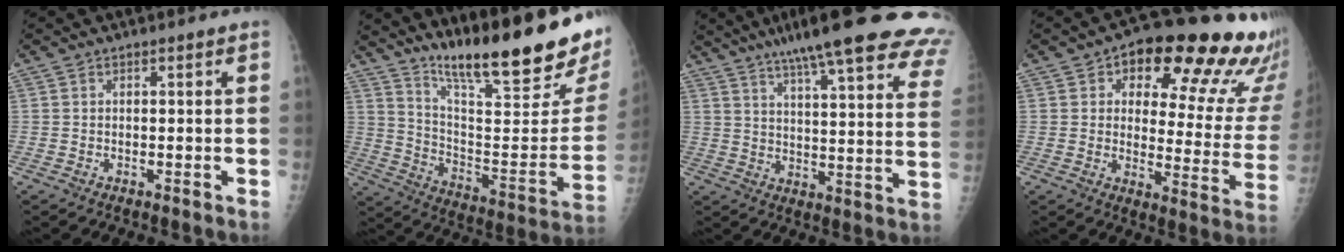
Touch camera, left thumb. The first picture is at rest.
{"total": 27.2, "force": [19.7, 3.7, 18.4], "torque": [-0.263, -0.112, 0.305]}
{"total": 29.5, "force": [21.9, 5.3, 19.0], "torque": [-0.226, -0.069, 0.275]}
{"total": 23.2, "force": [14.1, 9.6, 15.8], "torque": [-0.155, -0.054, 0.172]}